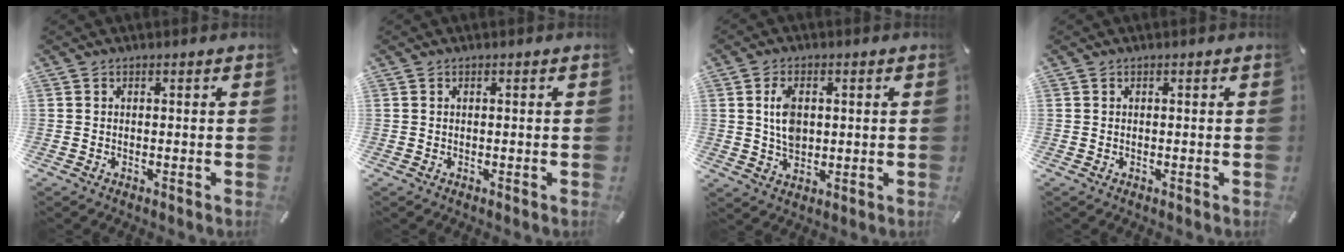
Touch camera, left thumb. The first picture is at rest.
{"total": 0.0}
{"total": 6.3, "force": [1.1, 4.2, 4.5], "torque": [-0.091, 0.000, 0.013]}
{"total": 0.0}